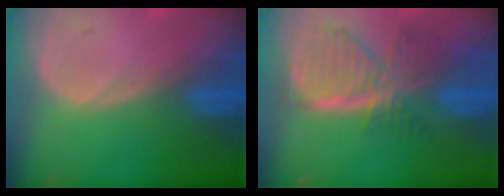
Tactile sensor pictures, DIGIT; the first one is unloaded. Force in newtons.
{"total": 8.0, "press": 7.1, "slide": 3.7}